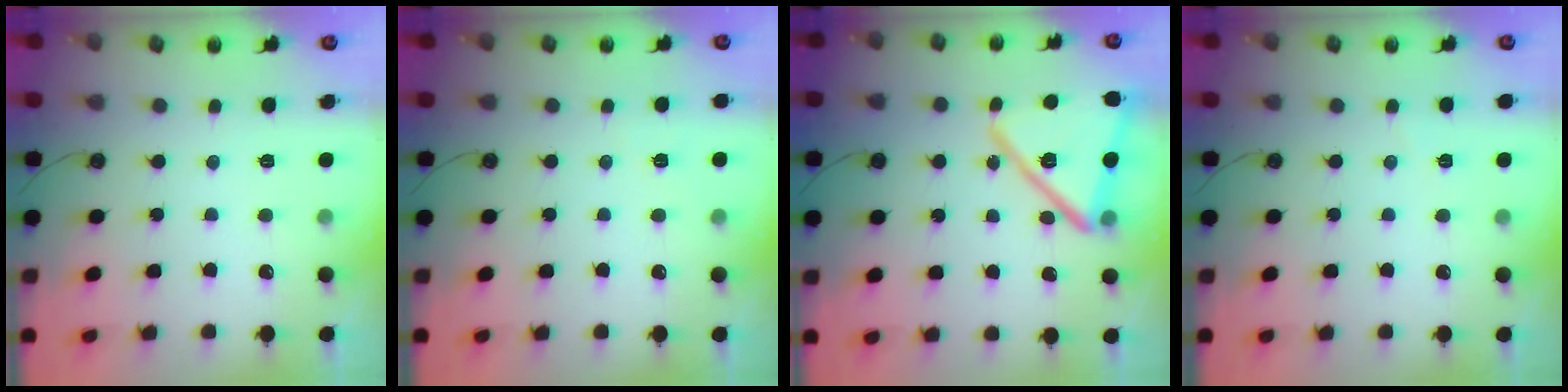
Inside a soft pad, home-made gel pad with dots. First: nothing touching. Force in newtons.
{"total": 2.8, "press": 2.8, "slide": 0.3}
{"total": 20.3, "press": 20.3, "slide": 1.1}
{"total": 2.6, "press": 2.5, "slide": 0.8}